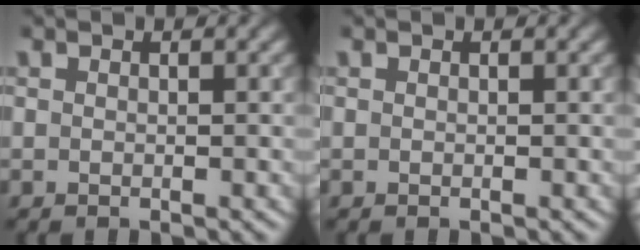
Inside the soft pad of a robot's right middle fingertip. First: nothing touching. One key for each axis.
{"total": 0.0}